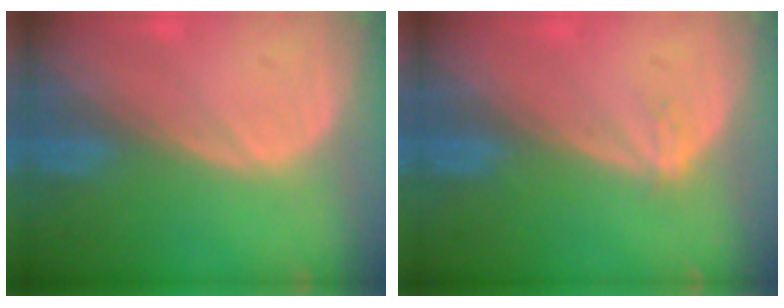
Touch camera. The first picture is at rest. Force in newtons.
{"total": 1.2, "press": 0.8, "slide": 0.8}